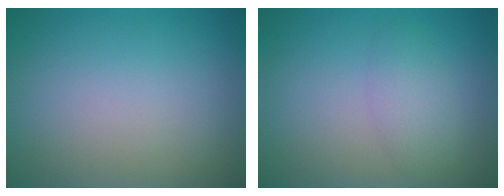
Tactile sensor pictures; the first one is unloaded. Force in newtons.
{"total": 2.0, "press": 2.0, "slide": 0.1}